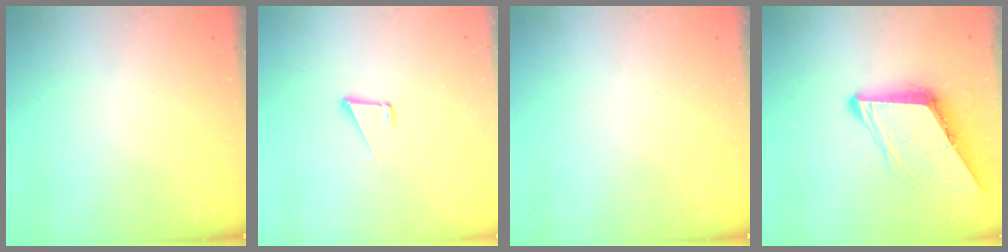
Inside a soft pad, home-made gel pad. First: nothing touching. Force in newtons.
{"total": 1.7, "press": 1.7, "slide": 0.1}
{"total": 0.0}
{"total": 9.1, "press": 9.1, "slide": 0.4}